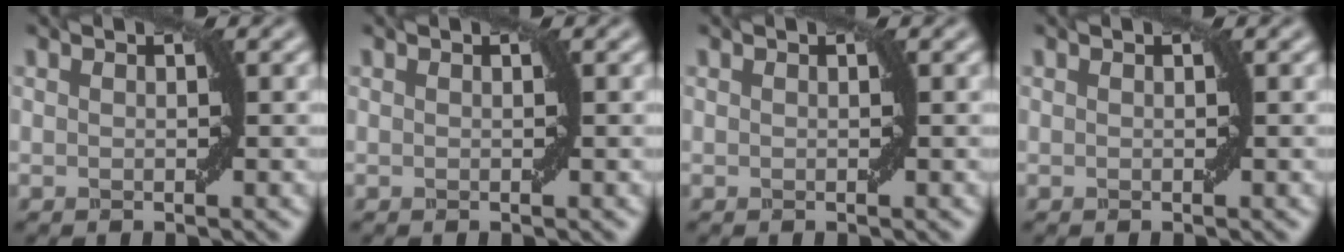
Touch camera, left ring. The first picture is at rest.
{"total": 0.0}
{"total": 0.0}
{"total": 0.0}